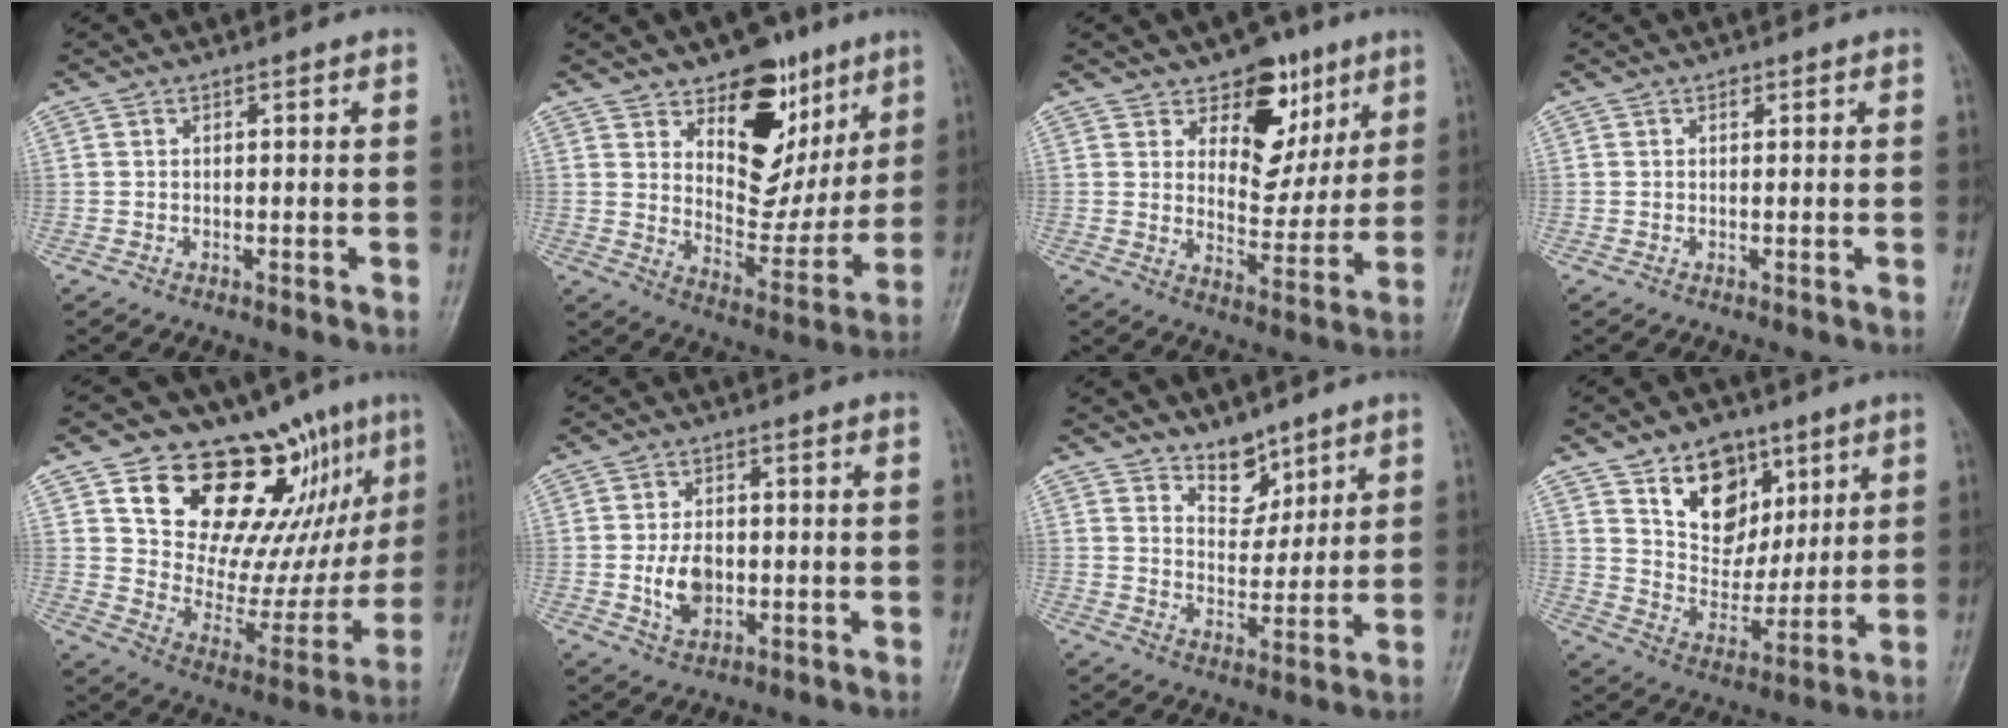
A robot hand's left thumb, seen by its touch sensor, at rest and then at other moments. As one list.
[{"total": 17.4, "force": [9.3, 10.3, 10.5], "torque": [-0.087, -0.057, 0.150]}, {"total": 12.4, "force": [6.7, 7.8, 6.9], "torque": [-0.051, -0.035, 0.105]}, {"total": 0.8, "force": [0.4, 0.5, 0.4], "torque": [-0.002, 0.000, 0.004]}, {"total": 23.7, "force": [12.6, 10.9, 16.8], "torque": [-0.184, -0.059, 0.209]}, {"total": 6.5, "force": [-0.9, 4.3, 4.8], "torque": [-0.073, 0.001, -0.014]}, {"total": 6.6, "force": [5.0, 3.6, 2.3], "torque": [-0.006, -0.040, 0.088]}, {"total": 13.5, "force": [7.3, 9.4, 6.4], "torque": [-0.062, -0.043, 0.134]}]